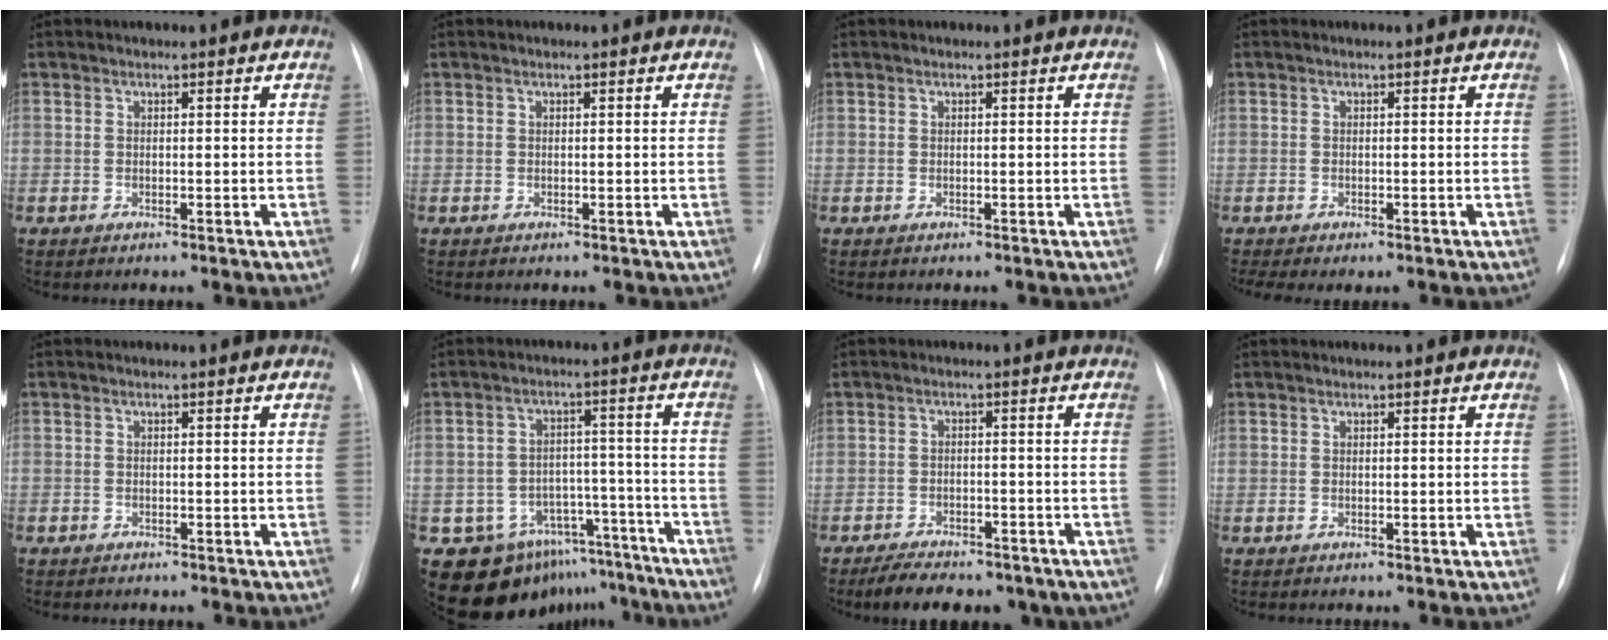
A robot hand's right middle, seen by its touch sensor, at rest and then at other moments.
{"total": 0.0}
{"total": 0.0}
{"total": 2.2, "force": [-1.6, 0.9, 1.2], "torque": [-0.017, -0.004, -0.020]}
{"total": 1.3, "force": [-1.0, 0.7, 0.4], "torque": [-0.008, 0.000, -0.010]}
{"total": 13.9, "force": [-10.4, 9.0, 1.6], "torque": [-0.013, 0.069, -0.127]}
{"total": 11.6, "force": [-9.0, 4.9, 5.4], "torque": [-0.084, 0.006, -0.121]}
{"total": 0.0}